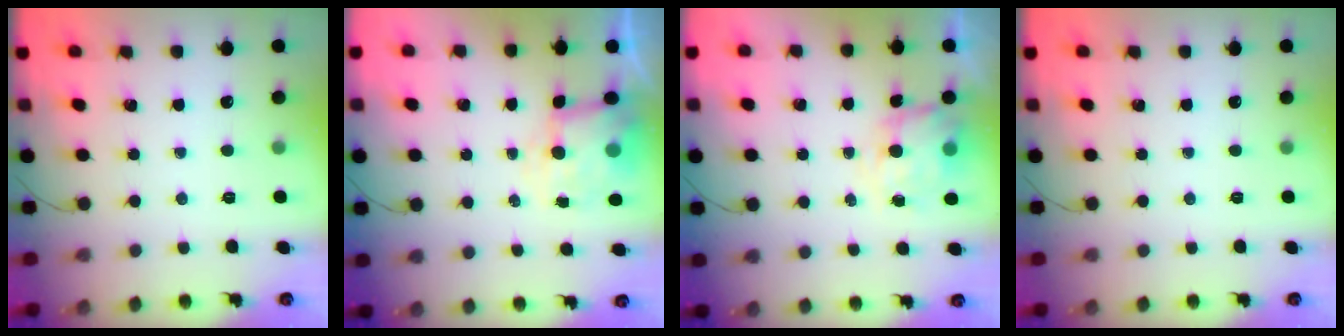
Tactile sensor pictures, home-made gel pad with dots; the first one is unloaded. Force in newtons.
{"total": 6.7, "press": 6.6, "slide": 1.3}
{"total": 5.5, "press": 5.5, "slide": 0.6}
{"total": 0.0}